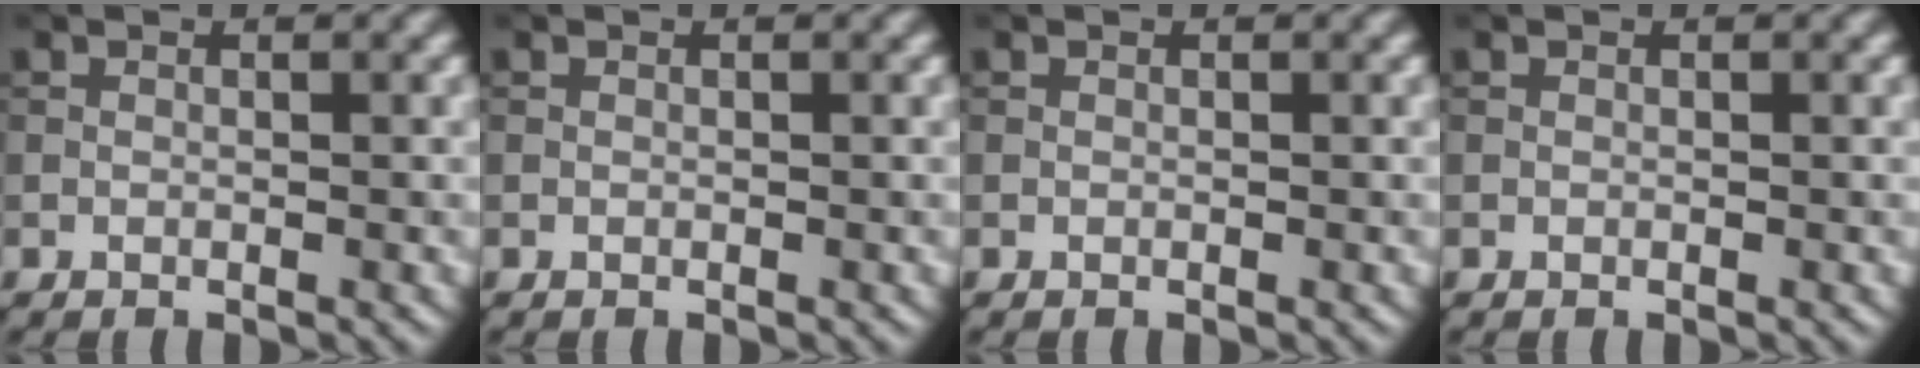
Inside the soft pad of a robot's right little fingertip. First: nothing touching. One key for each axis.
{"total": 0.0}
{"total": 0.0}
{"total": 0.0}